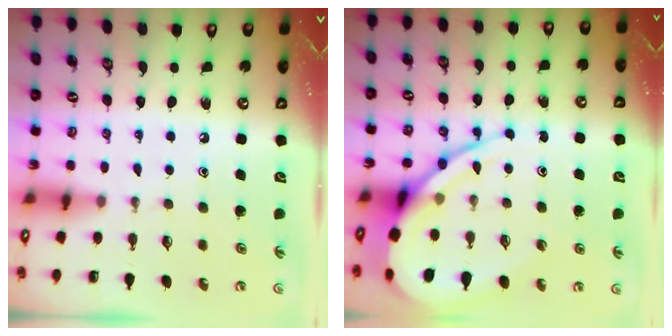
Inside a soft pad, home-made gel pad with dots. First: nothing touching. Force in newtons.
{"total": 14.3, "press": 14.2, "slide": 1.3}